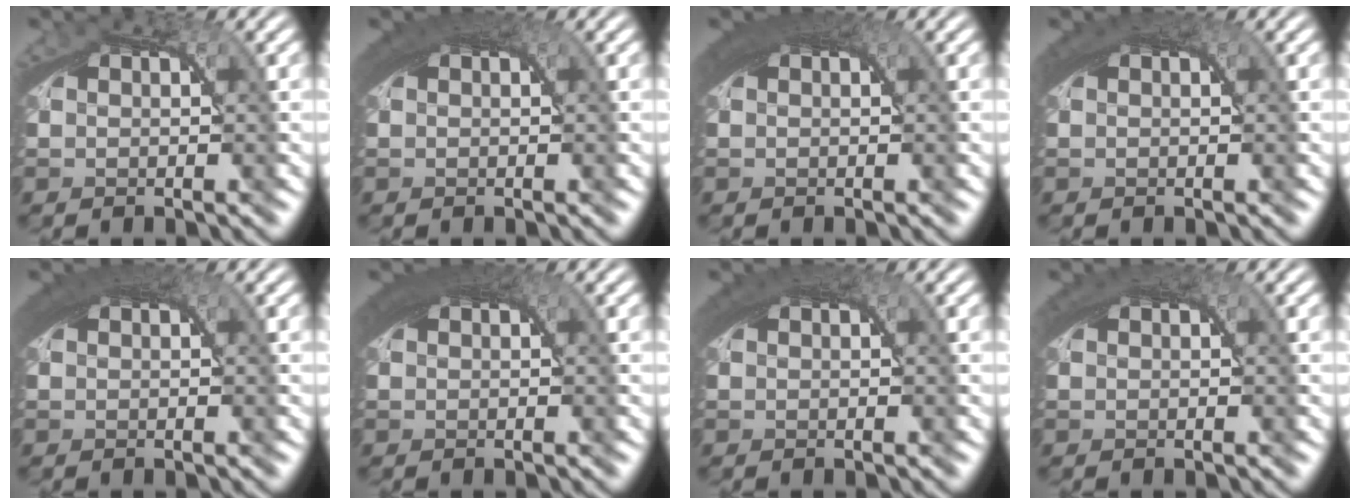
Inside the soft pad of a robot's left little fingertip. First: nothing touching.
{"total": 3.7, "force": [1.7, 1.2, 3.0], "torque": [-0.043, 0.013, 0.022]}
{"total": 4.3, "force": [1.9, 1.5, 3.5], "torque": [-0.048, 0.015, 0.023]}
{"total": 3.3, "force": [1.5, 1.1, 2.7], "torque": [-0.041, 0.012, 0.019]}
{"total": 3.9, "force": [1.8, 1.3, 3.2], "torque": [-0.045, 0.014, 0.023]}
{"total": 4.5, "force": [1.9, 1.5, 3.8], "torque": [-0.051, 0.016, 0.025]}
{"total": 3.5, "force": [1.6, 1.2, 2.9], "torque": [-0.042, 0.013, 0.022]}
{"total": 2.9, "force": [1.5, 1.0, 2.3], "torque": [-0.036, 0.012, 0.019]}